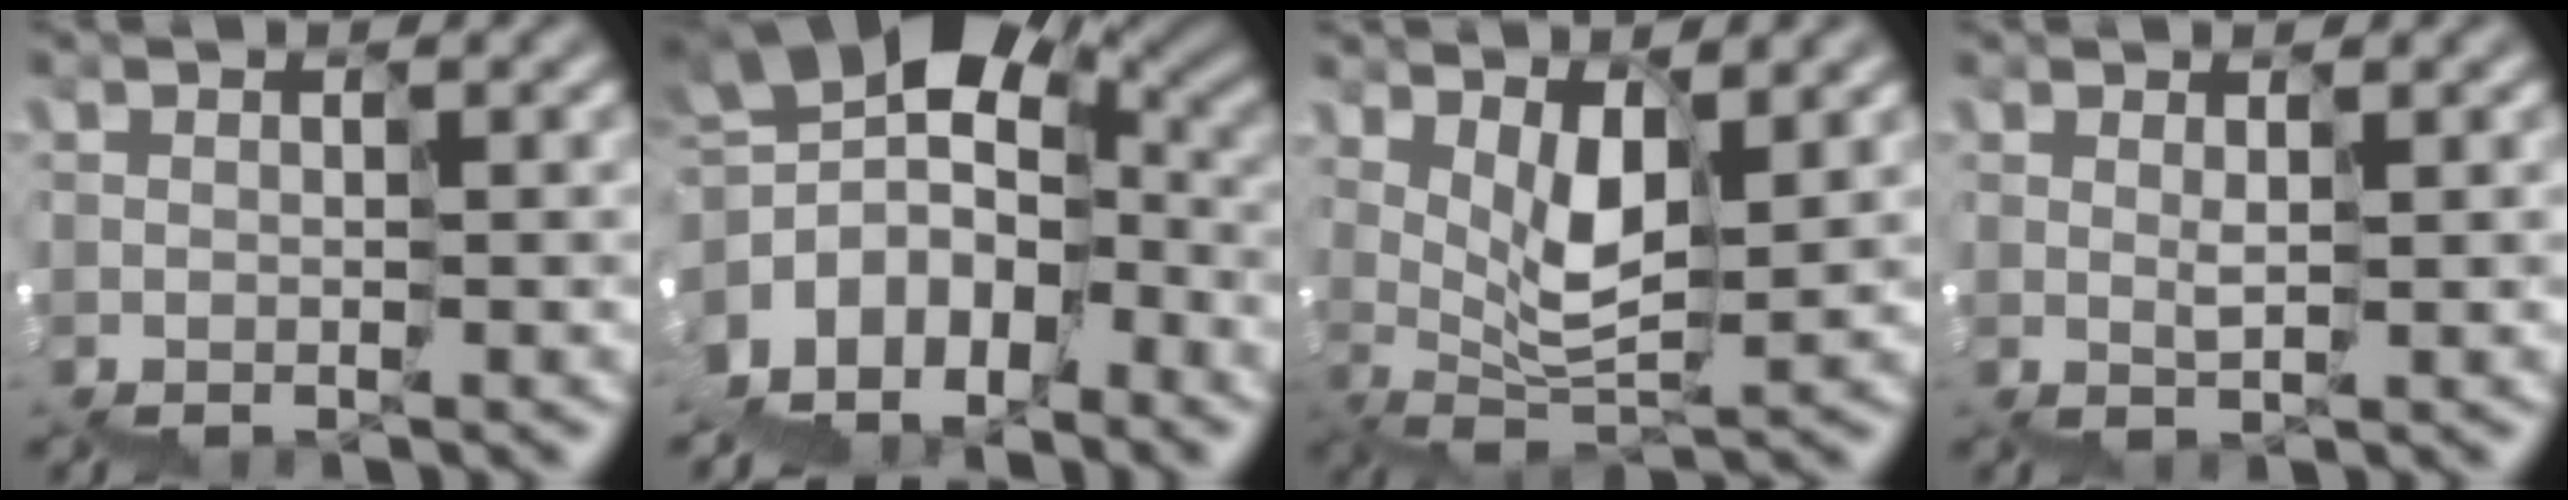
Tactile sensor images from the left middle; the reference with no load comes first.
{"total": 9.1, "force": [-3.2, 5.9, 6.2], "torque": [-0.142, 0.020, -0.061]}
{"total": 2.5, "force": [1.7, 0.8, 1.6], "torque": [-0.052, 0.004, 0.040]}
{"total": 1.1, "force": [0.8, -0.4, -0.6], "torque": [-0.004, 0.008, 0.017]}